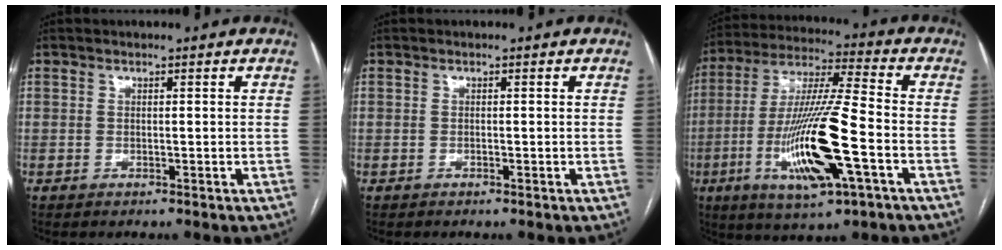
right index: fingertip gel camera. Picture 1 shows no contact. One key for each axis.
{"total": 0.0}
{"total": 18.2, "fx": -5.6, "fy": 1.6, "fz": 17.2, "tx": -0.349, "ty": -0.018, "tz": -0.098}